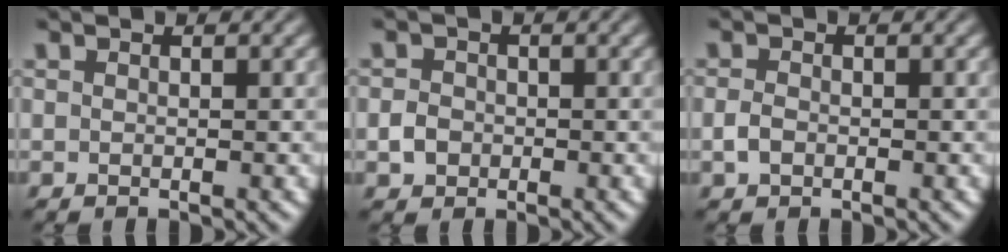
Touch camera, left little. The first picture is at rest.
{"total": 1.5, "force": [-0.6, 1.3, 0.5], "torque": [-0.007, 0.004, -0.013]}
{"total": 1.2, "force": [-0.6, 0.8, 0.7], "torque": [-0.019, 0.003, -0.014]}